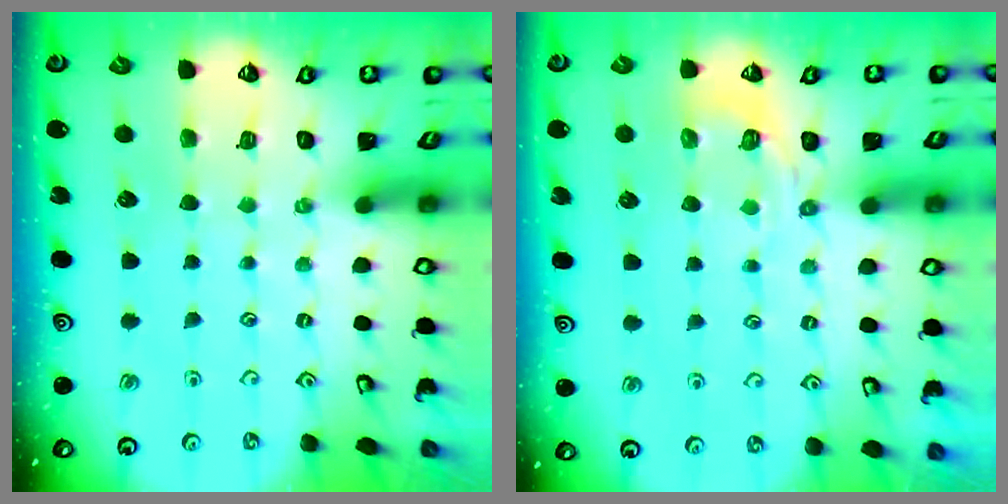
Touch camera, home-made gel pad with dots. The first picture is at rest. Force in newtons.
{"total": 6.6, "press": 6.5, "slide": 0.5}